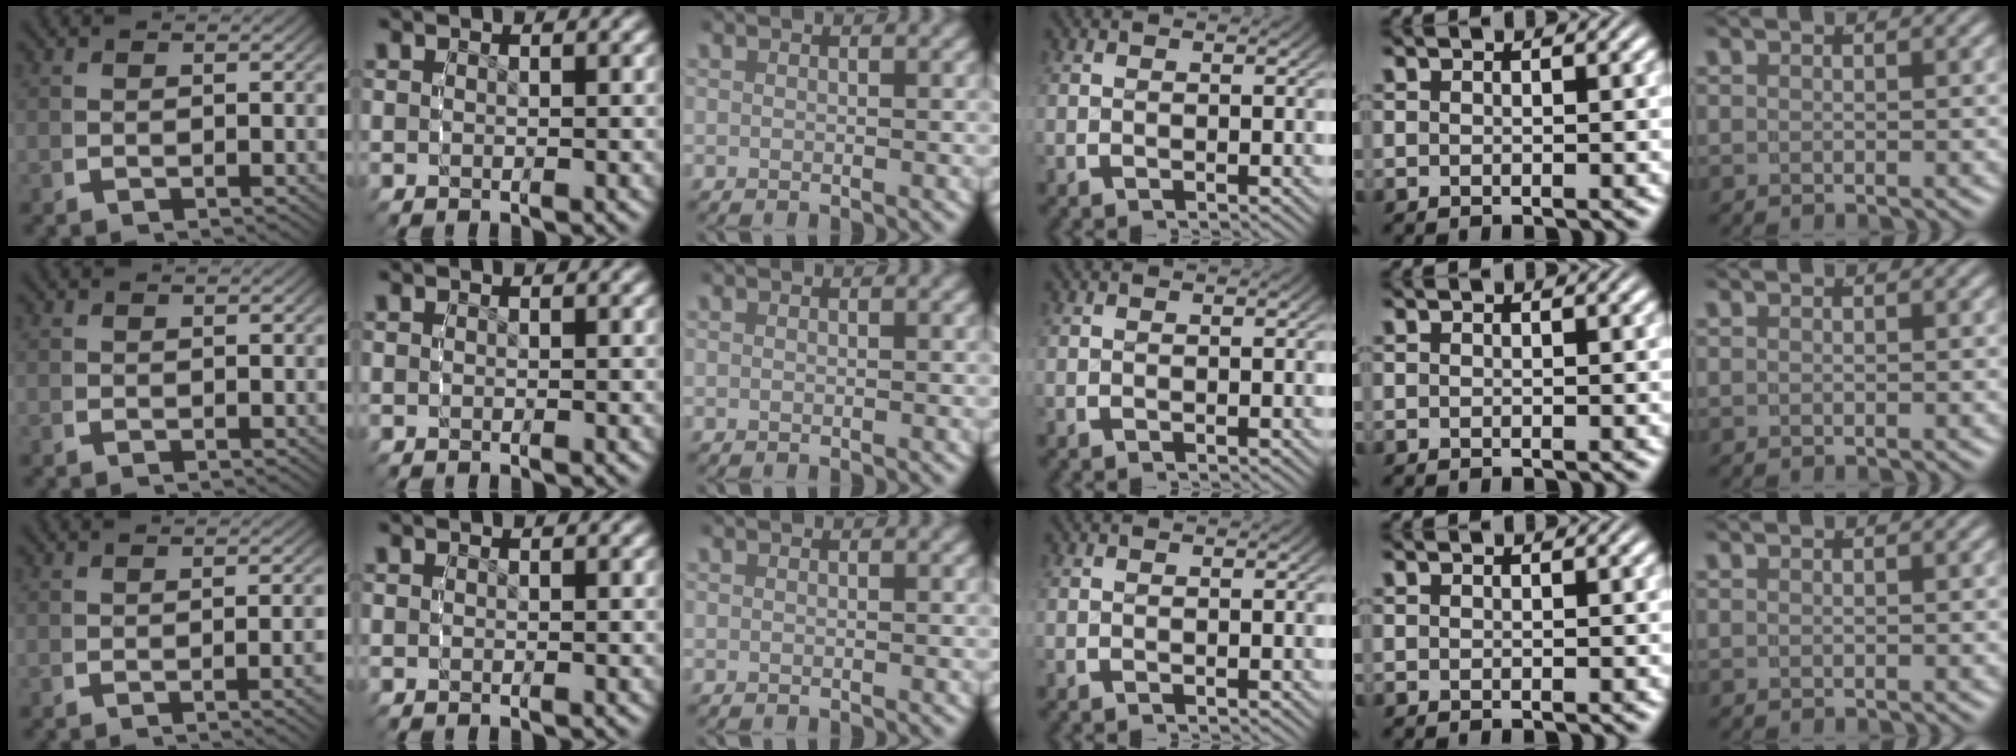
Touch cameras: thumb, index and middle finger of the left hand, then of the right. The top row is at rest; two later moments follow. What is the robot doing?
{"motion": "grasp_and_lifting", "object": "dispenser bottle"}